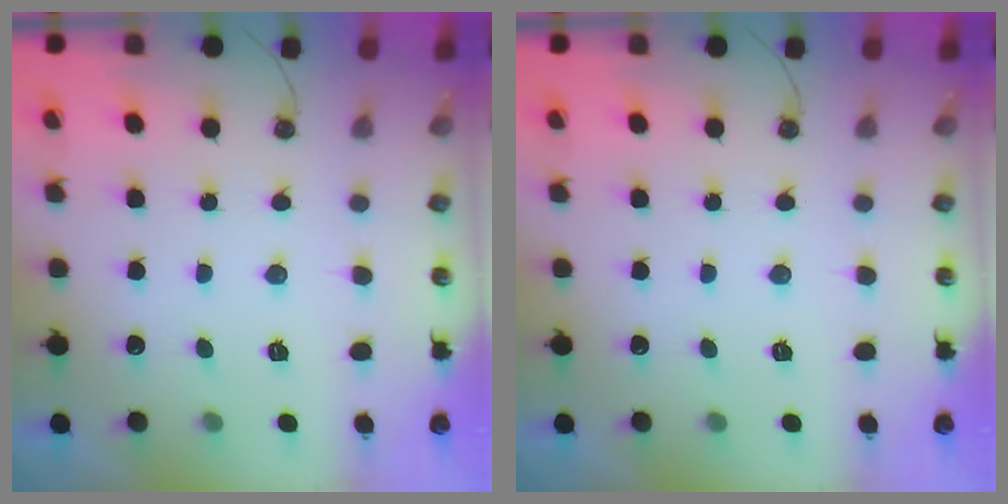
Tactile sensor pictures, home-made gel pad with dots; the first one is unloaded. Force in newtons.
{"total": 0.0}